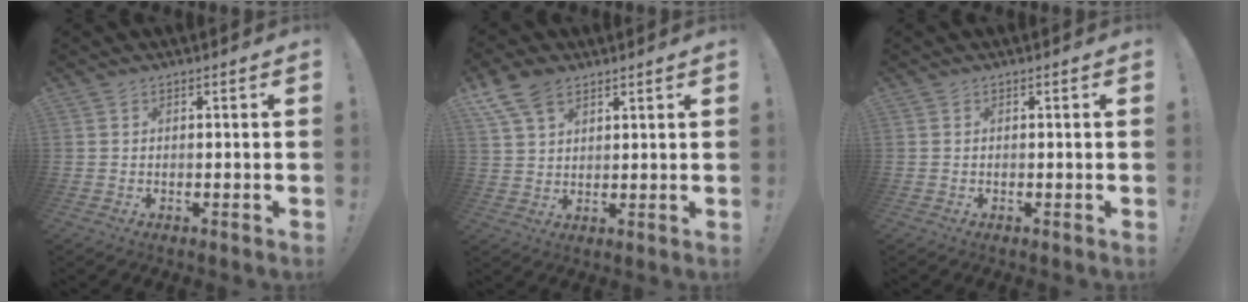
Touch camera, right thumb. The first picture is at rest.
{"total": 8.9, "force": [5.7, 5.0, 4.7], "torque": [-0.090, -0.014, 0.113]}
{"total": 0.0}